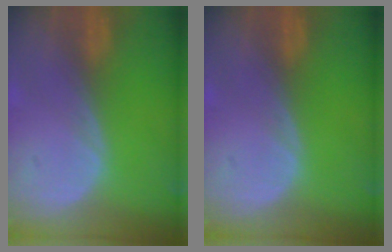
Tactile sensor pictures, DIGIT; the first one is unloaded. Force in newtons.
{"total": 0.0}